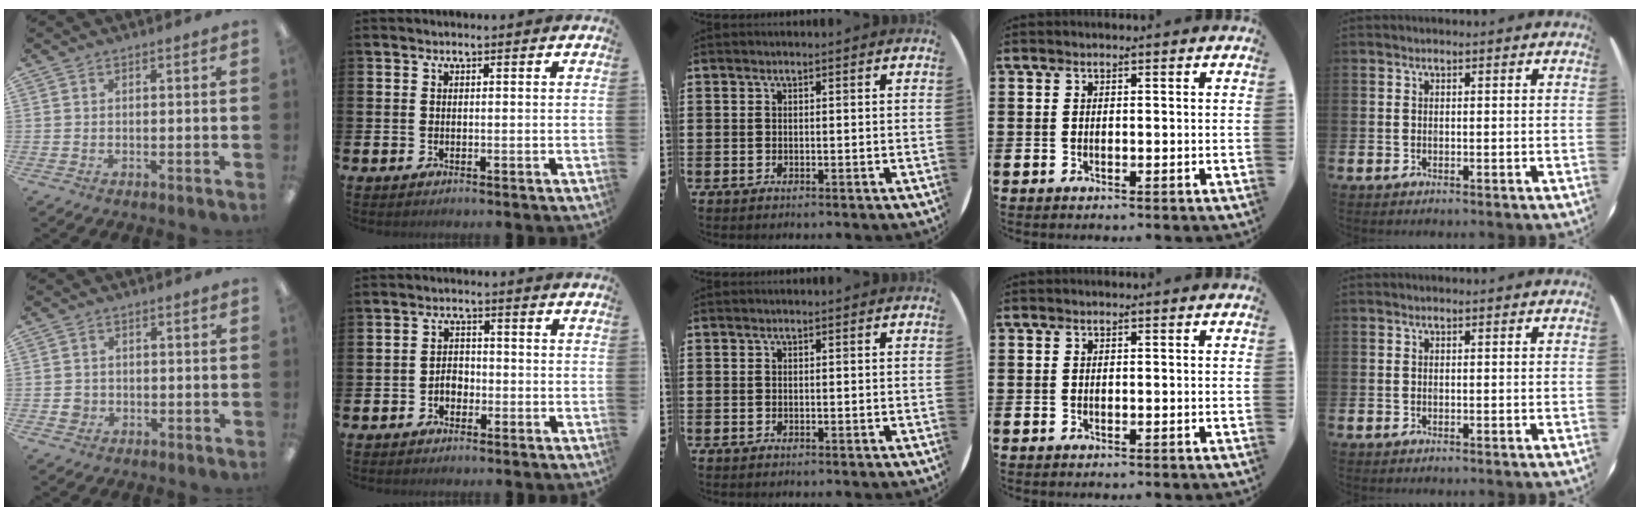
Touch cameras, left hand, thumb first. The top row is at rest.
{"thumb": {"total": 2.4, "force": [-0.6, 2.2, 0.7], "torque": [-0.014, 0.002, -0.013]}, "index": {"total": 2.4, "force": [-1.1, 1.7, 1.2], "torque": [-0.021, 0.004, -0.026]}}